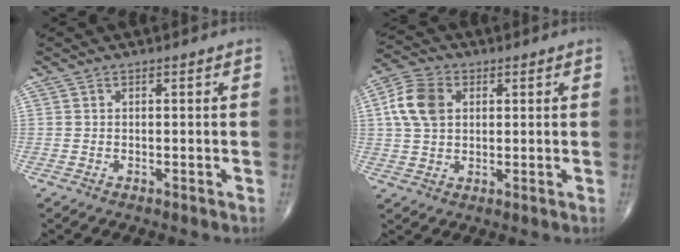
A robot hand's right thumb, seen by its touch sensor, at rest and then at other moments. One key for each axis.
{"total": 8.8, "fx": 2.0, "fy": 6.2, "fz": 5.9, "tx": -0.115, "ty": 0.010, "tz": 0.034}